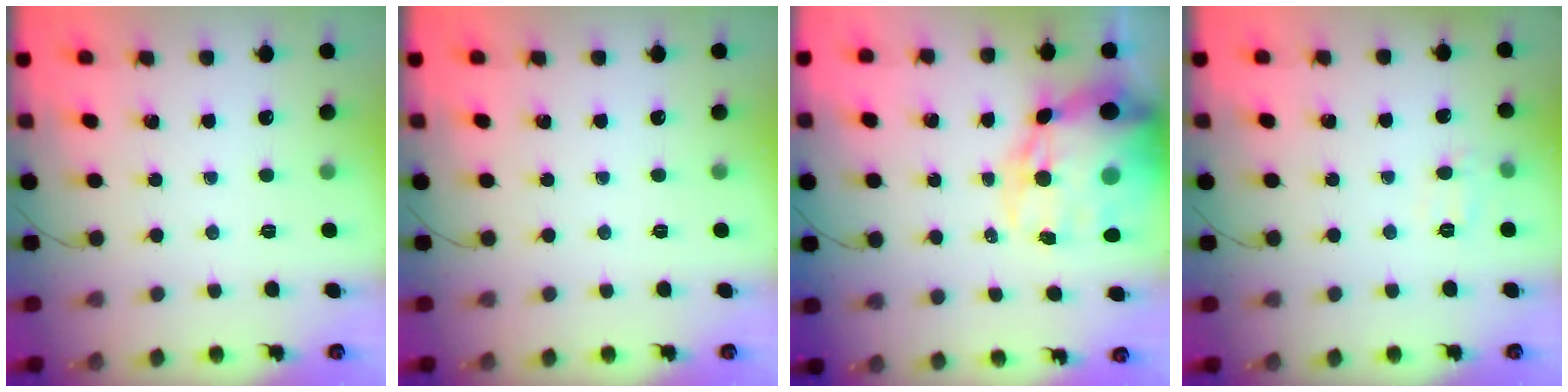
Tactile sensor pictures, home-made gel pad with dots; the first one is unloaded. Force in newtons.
{"total": 0.0}
{"total": 23.1, "press": 22.6, "slide": 4.8}
{"total": 6.7, "press": 6.5, "slide": 1.4}